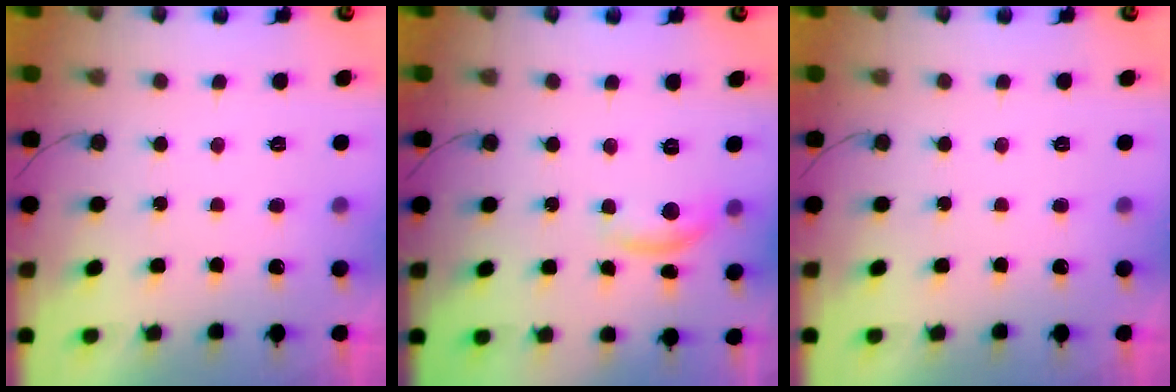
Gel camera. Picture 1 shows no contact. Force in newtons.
{"total": 8.2, "press": 8.2, "slide": 0.3}
{"total": 0.0}